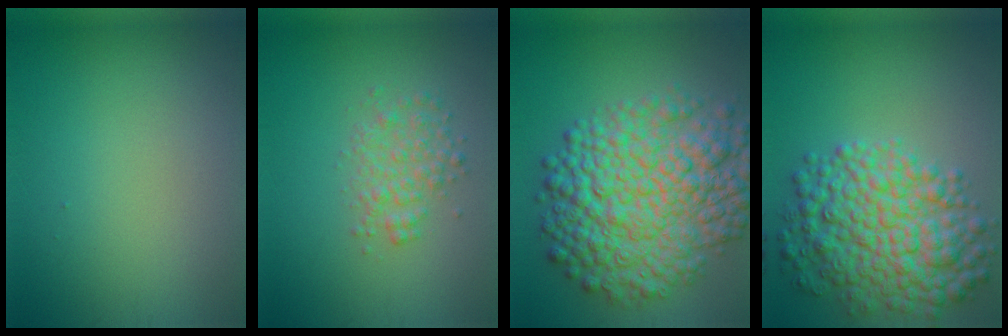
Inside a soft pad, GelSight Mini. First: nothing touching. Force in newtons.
{"total": 2.5, "press": 2.5, "slide": 0.1}
{"total": 11.6, "press": 11.6, "slide": 0.2}
{"total": 8.3, "press": 8.3, "slide": 0.0}